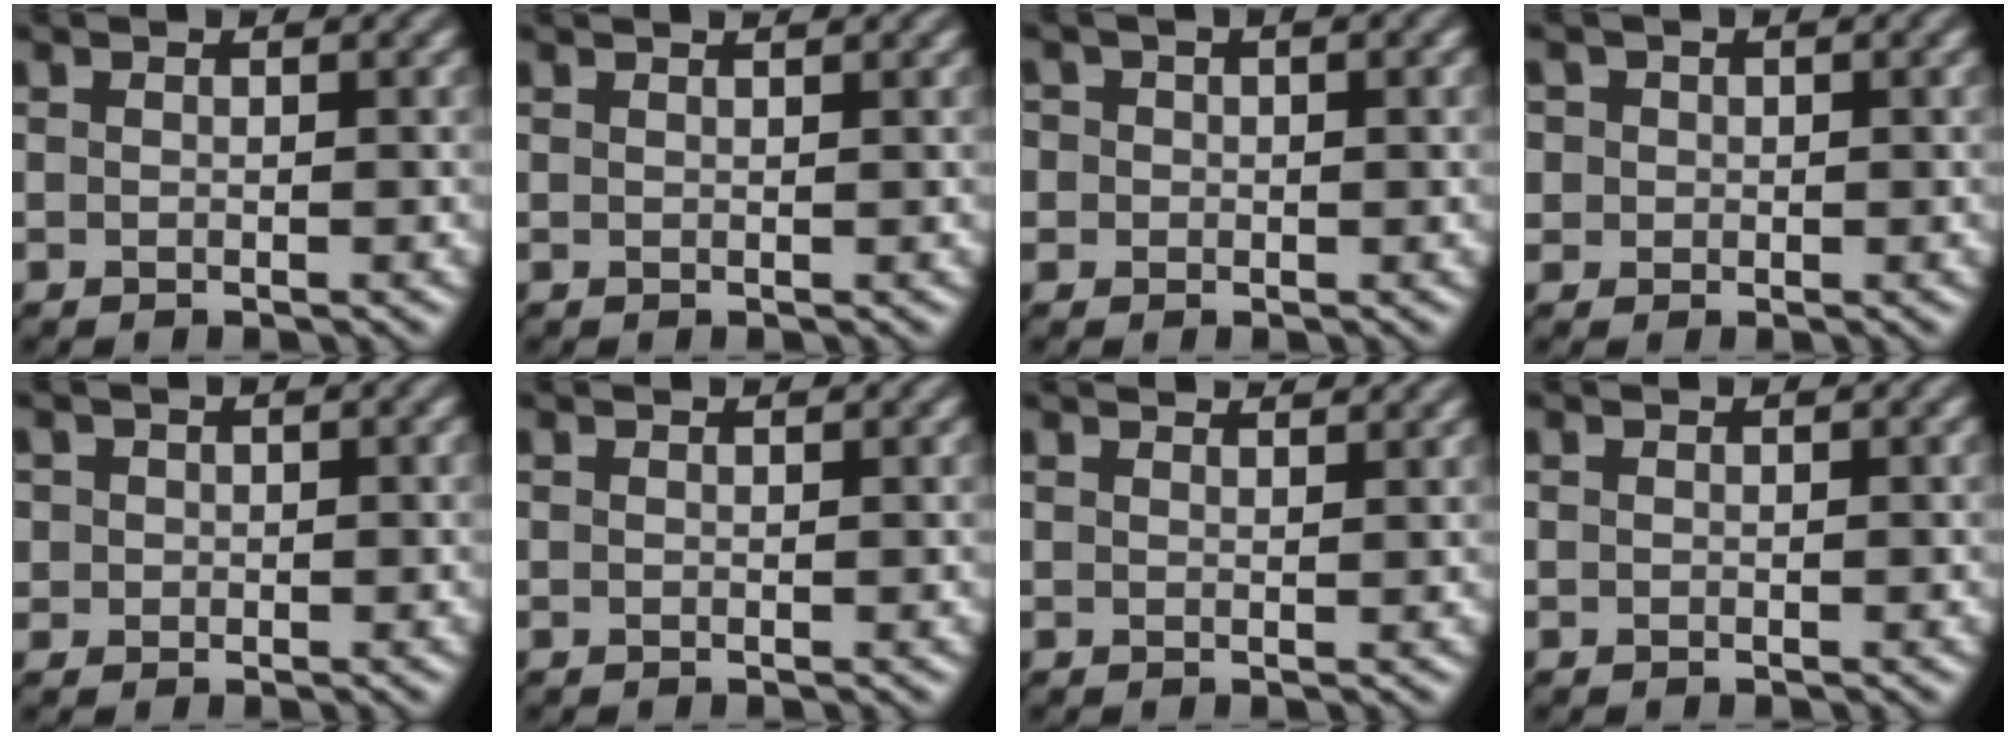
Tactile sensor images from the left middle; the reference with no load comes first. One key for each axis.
{"total": 1.8, "fx": 1.4, "fy": 0.6, "fz": 0.9, "tx": -0.001, "ty": 0.001, "tz": 0.002}
{"total": 2.7, "fx": 1.0, "fy": 2.1, "fz": 1.4, "tx": -0.025, "ty": 0.013, "tz": 0.002}
{"total": 2.7, "fx": 1.1, "fy": 2.2, "fz": 1.1, "tx": -0.023, "ty": 0.010, "tz": 0.016}
{"total": 1.6, "fx": 0.5, "fy": 1.5, "fz": 0.5, "tx": -0.006, "ty": 0.005, "tz": 0.010}
{"total": 0.6, "fx": 0.6, "fy": 0.1, "fz": 0.1, "tx": -0.003, "ty": -0.001, "tz": 0.008}
{"total": 3.0, "fx": 2.7, "fy": 0.7, "fz": 1.1, "tx": -0.001, "ty": 0.008, "tz": 0.017}
{"total": 0.0}